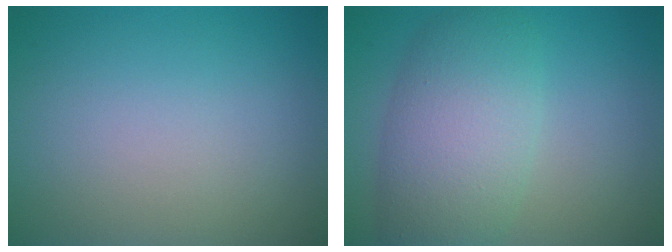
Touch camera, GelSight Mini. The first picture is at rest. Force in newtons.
{"total": 6.8, "press": 6.8, "slide": 0.2}